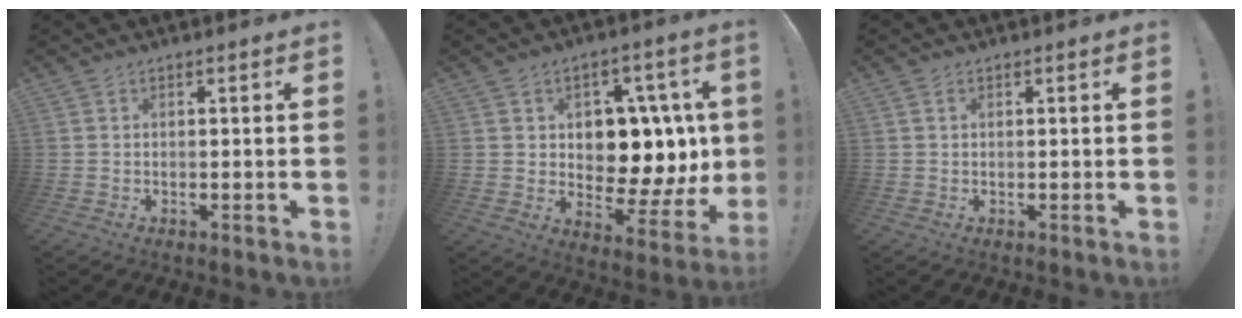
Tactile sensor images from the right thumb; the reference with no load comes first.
{"total": 11.1, "force": [2.5, 8.3, 7.0], "torque": [-0.076, -0.027, 0.061]}
{"total": 0.6, "force": [0.3, 0.5, 0.3], "torque": [-0.010, 0.004, 0.006]}